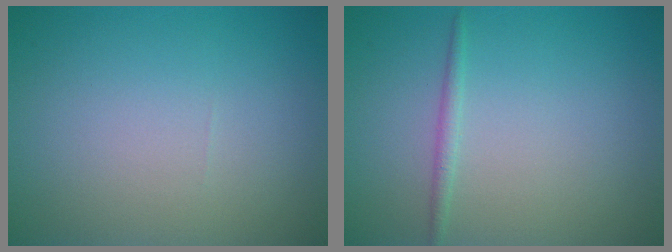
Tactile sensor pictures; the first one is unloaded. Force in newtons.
{"total": 1.0, "press": 1.0, "slide": 0.0}